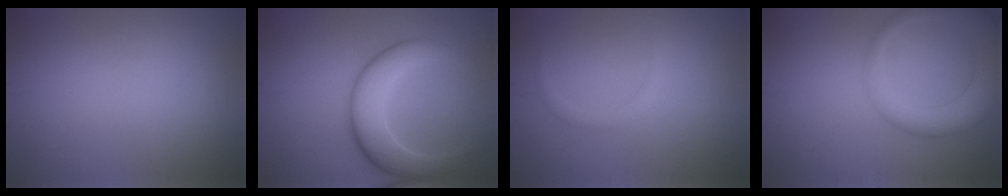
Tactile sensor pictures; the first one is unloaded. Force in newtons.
{"total": 5.6, "press": 5.6, "slide": 0.3}
{"total": 0.9, "press": 0.9, "slide": 0.1}
{"total": 5.5, "press": 5.5, "slide": 0.6}